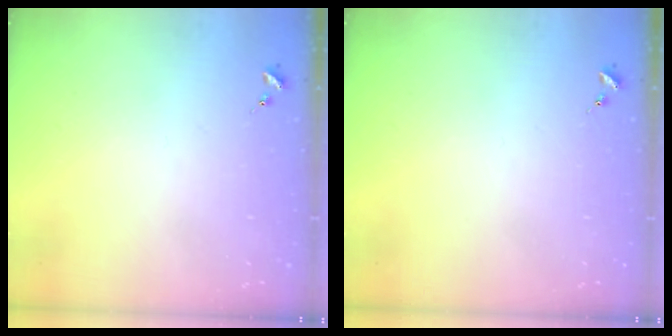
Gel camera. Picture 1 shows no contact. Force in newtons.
{"total": 0.0}